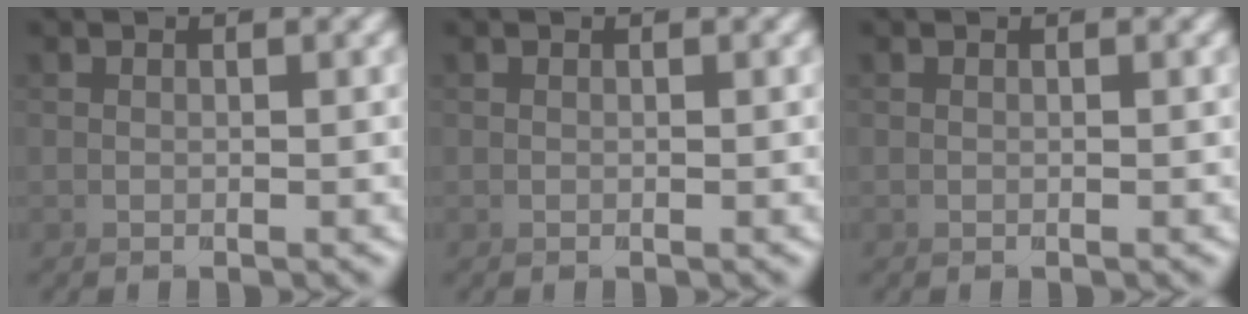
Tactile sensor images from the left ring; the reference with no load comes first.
{"total": 0.0}
{"total": 0.0}